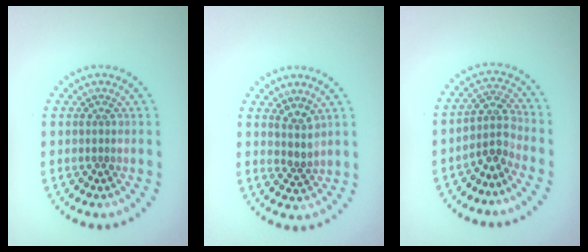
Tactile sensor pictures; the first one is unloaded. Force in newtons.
{"total": 1.9, "press": 1.3, "slide": 1.4}
{"total": 2.7, "press": 2.0, "slide": 1.8}